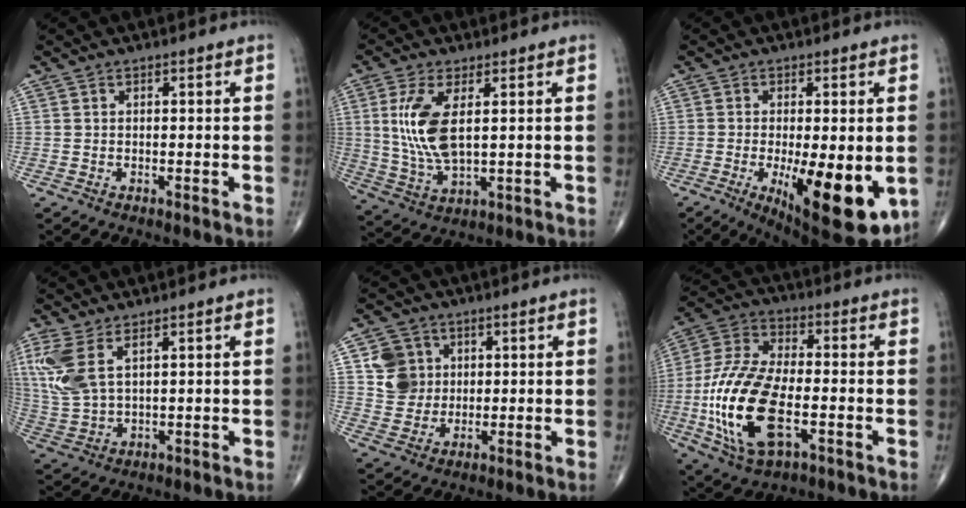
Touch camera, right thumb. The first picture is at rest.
{"total": 10.7, "force": [2.2, 4.5, 9.5], "torque": [-0.210, -0.012, 0.052]}
{"total": 16.3, "force": [-4.0, 5.5, 14.8], "torque": [-0.188, -0.025, -0.041]}
{"total": 9.6, "force": [4.3, 4.2, 7.5], "torque": [-0.192, -0.007, 0.101]}
{"total": 7.2, "force": [2.0, 6.6, 2.0], "torque": [-0.008, -0.006, 0.040]}
{"total": 20.3, "force": [-4.5, 9.7, 17.2], "torque": [-0.365, 0.012, -0.079]}